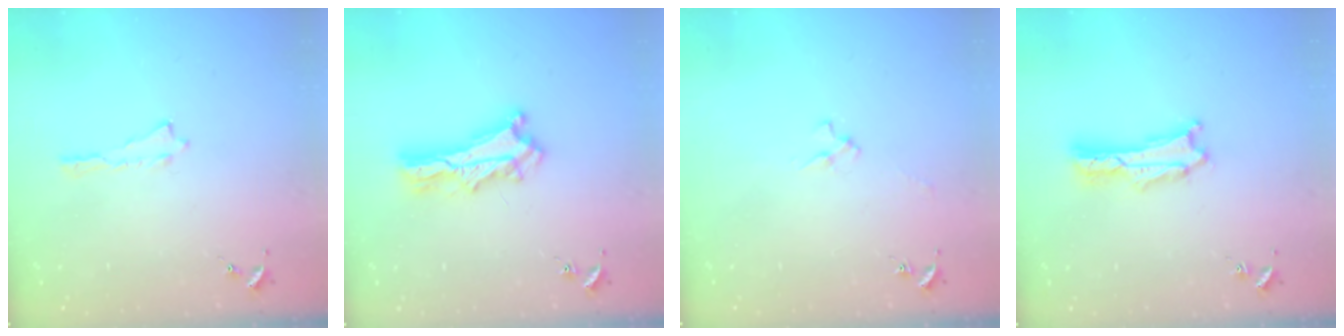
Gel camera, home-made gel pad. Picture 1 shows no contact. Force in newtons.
{"total": 6.7, "press": 6.6, "slide": 0.5}
{"total": 2.4, "press": 2.4, "slide": 0.3}
{"total": 1.4, "press": 1.3, "slide": 0.2}